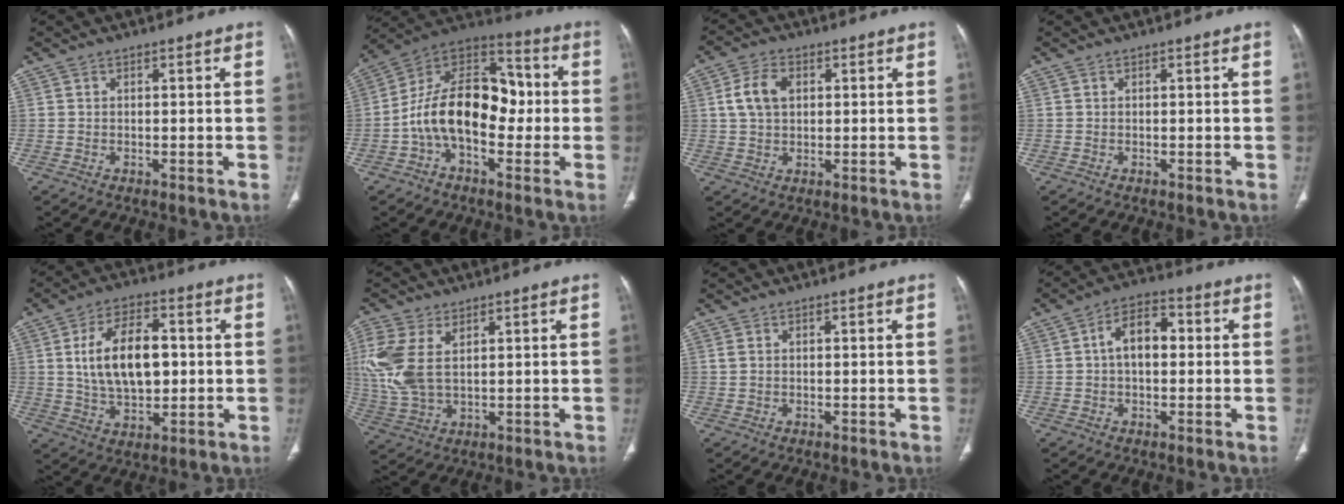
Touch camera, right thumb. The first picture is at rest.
{"total": 18.0, "force": [-2.3, 11.2, 13.9], "torque": [-0.207, 0.050, -0.048]}
{"total": 6.6, "force": [1.5, 4.5, 4.6], "torque": [-0.084, 0.007, 0.027]}
{"total": 0.0}
{"total": 14.2, "force": [1.4, 8.2, 11.6], "torque": [-0.181, 0.007, 0.028]}
{"total": 11.6, "force": [3.4, 6.7, 8.9], "torque": [-0.220, -0.002, 0.077]}
{"total": 1.2, "force": [0.3, 0.8, 0.8], "torque": [-0.024, 0.003, 0.011]}
{"total": 7.9, "force": [0.7, 4.7, 6.3], "torque": [-0.095, 0.027, 0.002]}